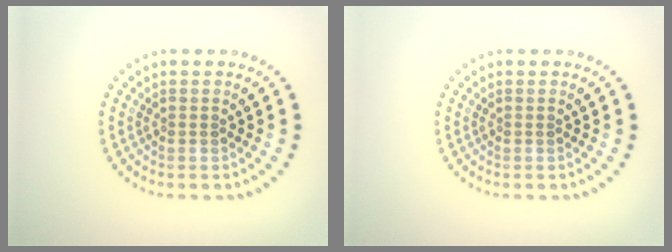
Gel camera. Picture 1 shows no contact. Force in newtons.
{"total": 0.0}